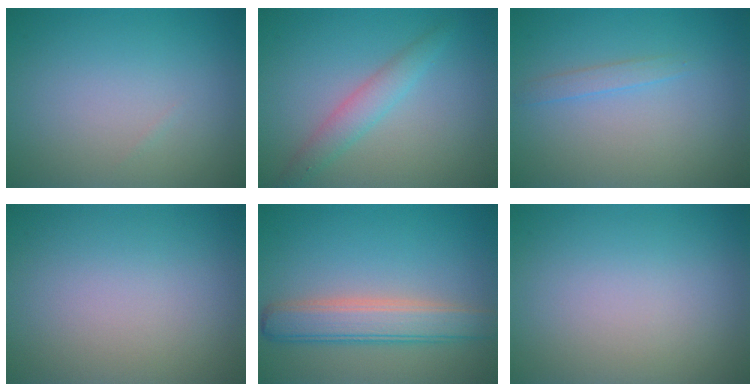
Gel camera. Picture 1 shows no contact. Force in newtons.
{"total": 2.5, "press": 2.5, "slide": 0.1}
{"total": 1.2, "press": 1.2, "slide": 0.1}
{"total": 0.0}
{"total": 4.6, "press": 4.5, "slide": 0.2}
{"total": 0.0}